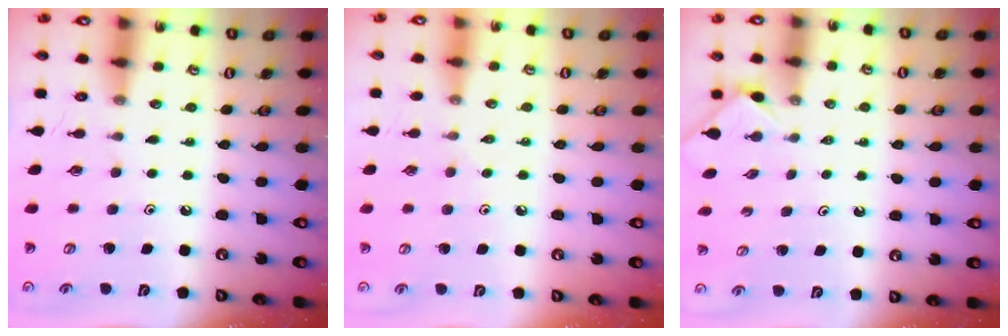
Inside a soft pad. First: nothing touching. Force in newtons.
{"total": 3.6, "press": 3.5, "slide": 0.4}
{"total": 1.3, "press": 1.2, "slide": 0.4}